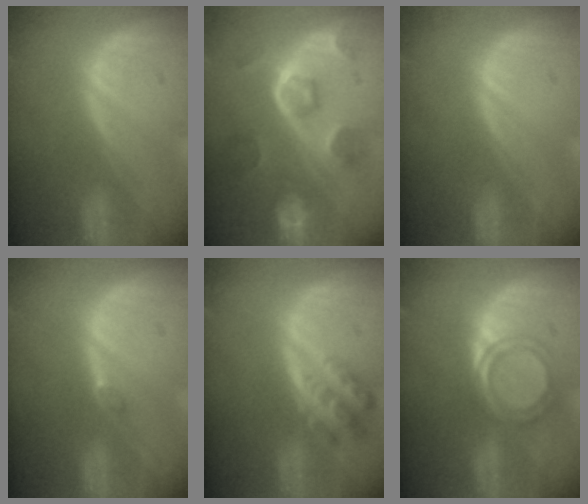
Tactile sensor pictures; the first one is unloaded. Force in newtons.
{"total": 8.6, "press": 7.7, "slide": 3.9}
{"total": 0.5, "press": 0.0, "slide": 0.5}
{"total": 0.9, "press": 0.9, "slide": 0.3}
{"total": 4.5, "press": 4.5, "slide": 0.6}
{"total": 5.3, "press": 4.9, "slide": 1.9}